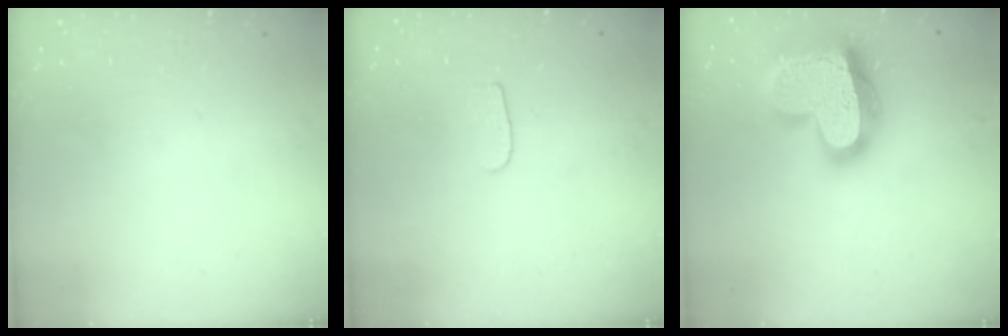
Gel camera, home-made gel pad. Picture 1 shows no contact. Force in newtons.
{"total": 4.2, "press": 4.2, "slide": 0.4}
{"total": 24.6, "press": 24.5, "slide": 1.9}